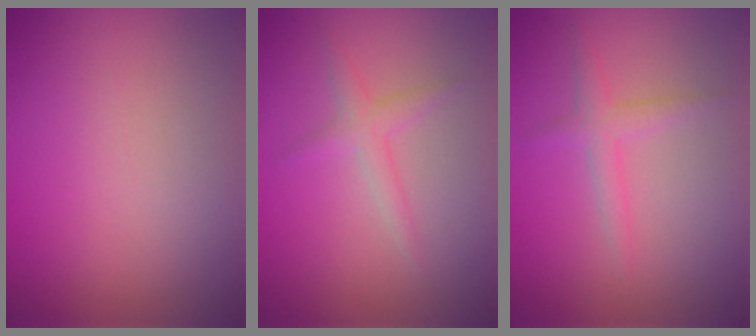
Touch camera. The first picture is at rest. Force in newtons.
{"total": 1.8, "press": 1.8, "slide": 0.1}
{"total": 1.8, "press": 1.8, "slide": 0.1}